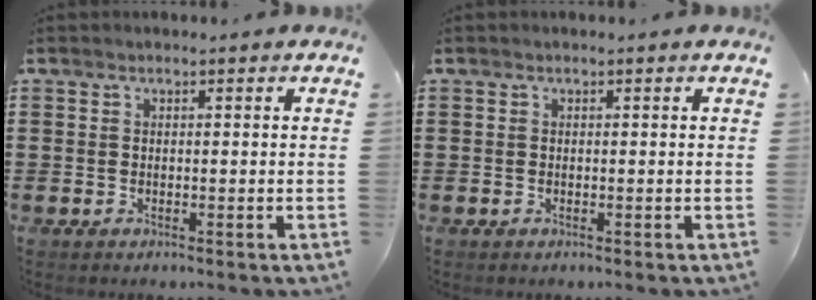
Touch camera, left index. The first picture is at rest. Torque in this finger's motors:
{"motor_torque": [0.00, 0.00, 0.02, 0.00]}